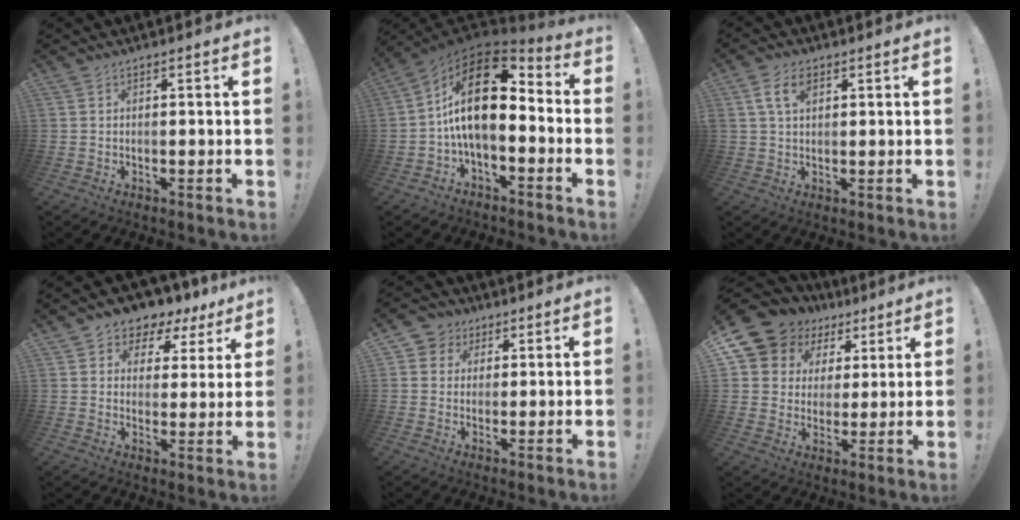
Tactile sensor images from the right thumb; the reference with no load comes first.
{"total": 18.2, "force": [2.9, 8.7, 15.7], "torque": [-0.290, -0.006, 0.053]}
{"total": 5.5, "force": [2.2, 2.9, 4.1], "torque": [-0.074, 0.003, 0.039]}
{"total": 5.5, "force": [3.4, 4.3, 1.0], "torque": [-0.015, -0.033, 0.065]}
{"total": 5.7, "force": [1.4, 5.4, 0.9], "torque": [-0.015, -0.003, 0.029]}
{"total": 10.5, "force": [6.4, 8.0, 2.6], "torque": [-0.055, -0.049, 0.128]}